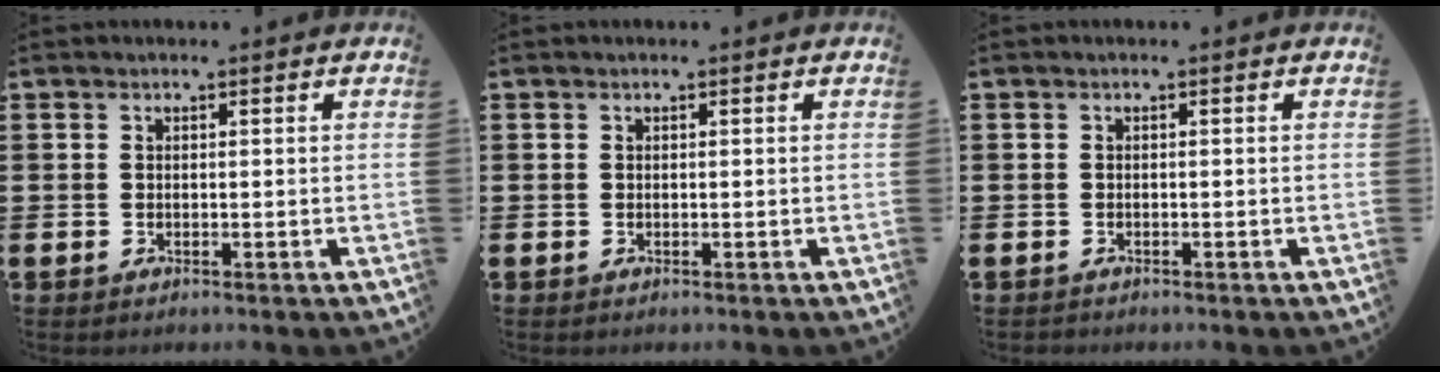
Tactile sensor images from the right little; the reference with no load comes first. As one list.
[{"total": 0.0}, {"total": 0.0}]